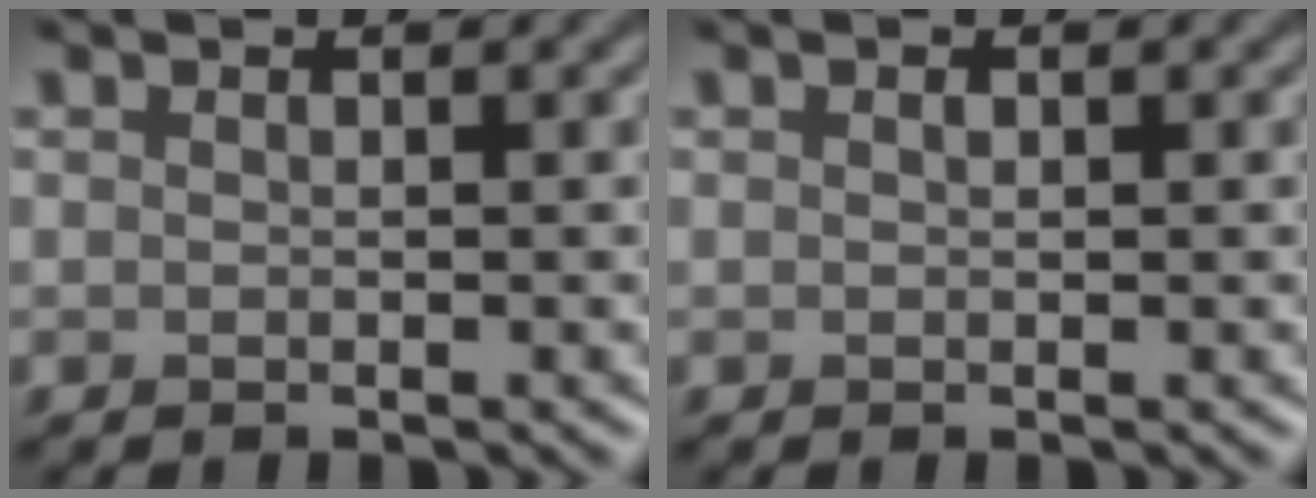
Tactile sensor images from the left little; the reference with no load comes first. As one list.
[{"total": 0.0}]